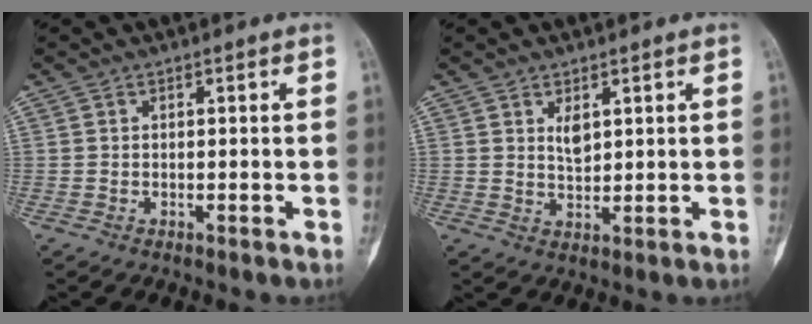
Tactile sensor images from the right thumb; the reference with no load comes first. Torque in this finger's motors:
{"motor_torque": [-0.31, 0.30, 0.30, 0.26, 0.11]}